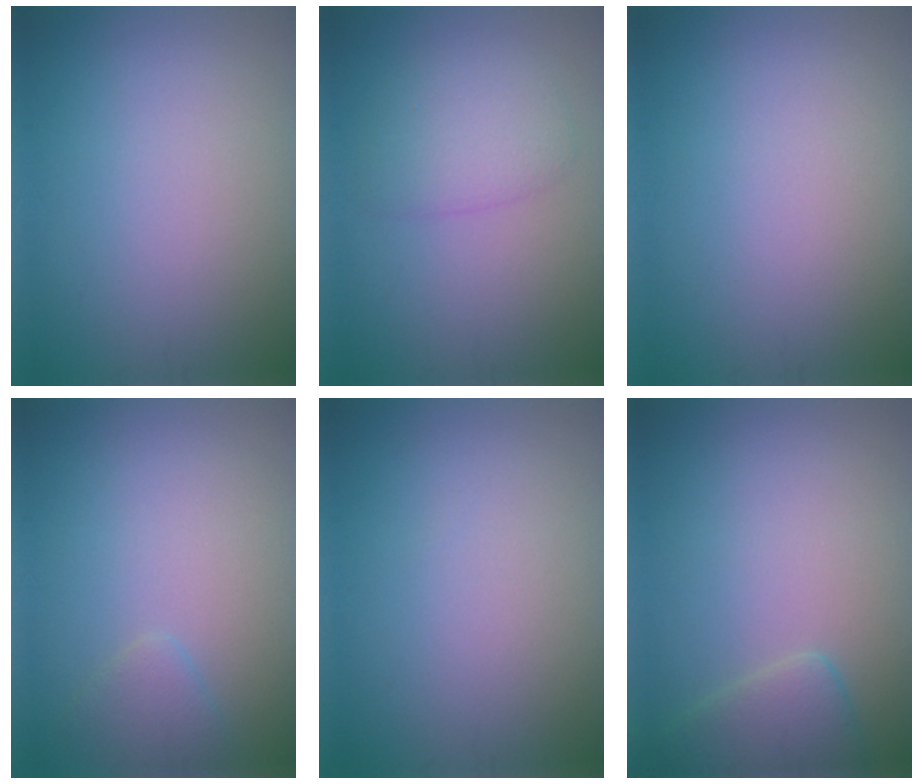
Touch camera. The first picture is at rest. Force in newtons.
{"total": 2.9, "press": 2.9, "slide": 0.2}
{"total": 0.0}
{"total": 1.5, "press": 1.5, "slide": 0.2}
{"total": 0.0}
{"total": 3.0, "press": 3.0, "slide": 0.3}